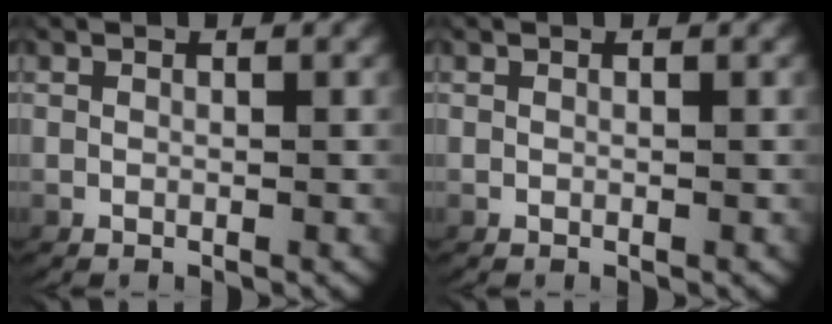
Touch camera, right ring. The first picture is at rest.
{"total": 0.0}